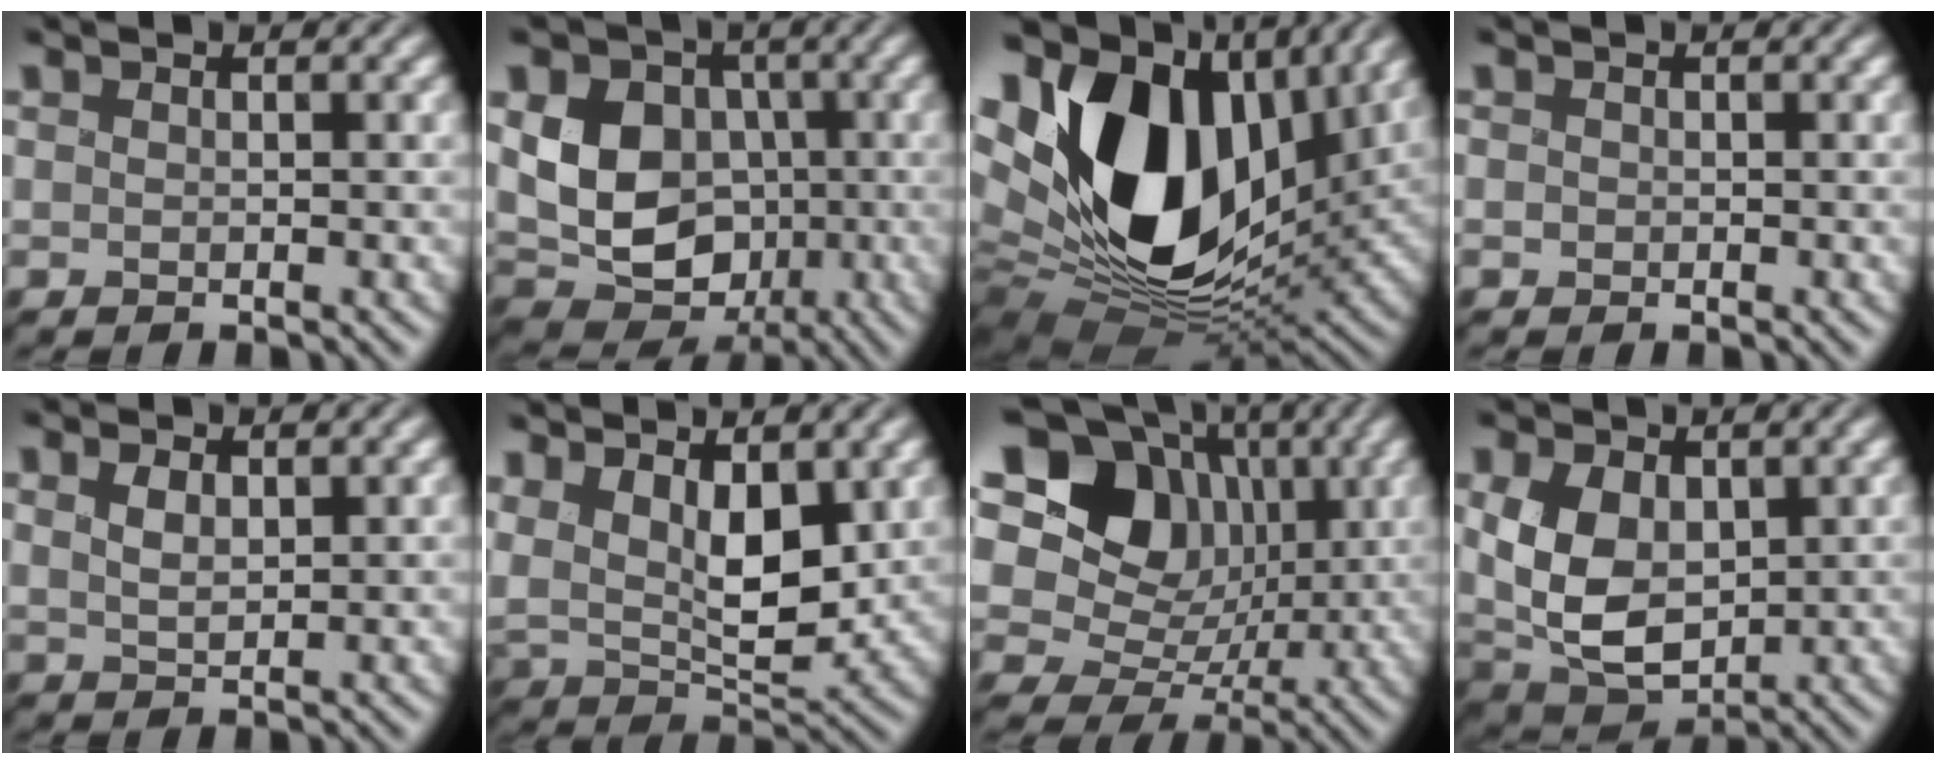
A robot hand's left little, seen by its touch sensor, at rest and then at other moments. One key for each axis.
{"total": 11.5, "fx": 0.3, "fy": 9.4, "fz": 6.6, "tx": -0.114, "ty": 0.021, "tz": -0.025}
{"total": 18.6, "fx": 3.0, "fy": 12.4, "fz": 13.6, "tx": -0.276, "ty": -0.016, "tz": 0.063}
{"total": 0.6, "fx": -0.3, "fy": 0.5, "fz": 0.1, "tx": 0.002, "ty": -0.002, "tz": -0.007}
{"total": 1.6, "fx": 0.6, "fy": 0.7, "fz": 1.3, "tx": -0.027, "ty": -0.002, "tz": 0.013}
{"total": 9.4, "fx": 3.4, "fy": 5.0, "fz": 7.2, "tx": -0.130, "ty": 0.000, "tz": 0.051}
{"total": 17.7, "fx": 4.5, "fy": 14.8, "fz": 8.6, "tx": -0.189, "ty": 0.046, "tz": 0.055}
{"total": 7.0, "fx": 0.7, "fy": 4.6, "fz": 5.2, "tx": -0.120, "ty": -0.010, "tz": 0.012}